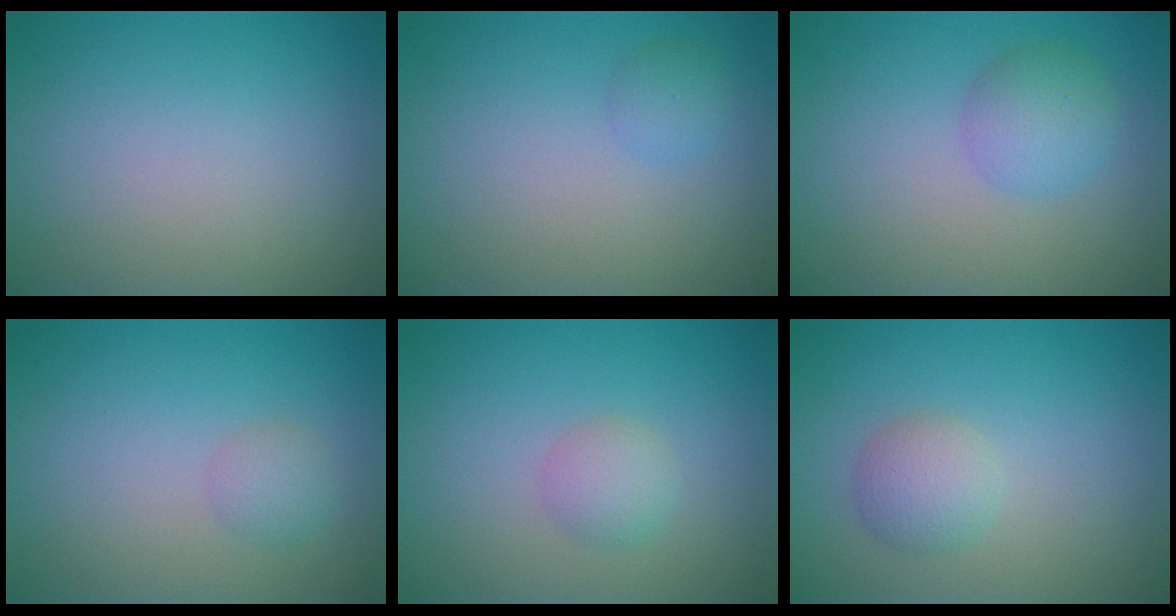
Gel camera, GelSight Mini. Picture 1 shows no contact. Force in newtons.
{"total": 1.3, "press": 1.2, "slide": 0.1}
{"total": 2.9, "press": 2.9, "slide": 0.1}
{"total": 1.5, "press": 1.5, "slide": 0.0}
{"total": 1.7, "press": 1.7, "slide": 0.1}
{"total": 2.5, "press": 2.5, "slide": 0.1}